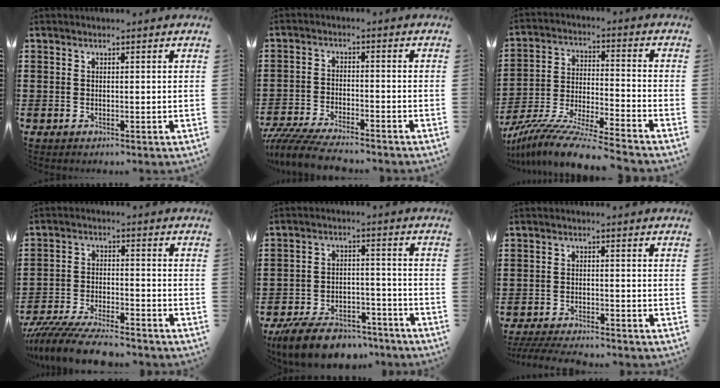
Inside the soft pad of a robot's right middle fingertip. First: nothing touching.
{"total": 5.7, "force": [-5.4, 0.7, 1.7], "torque": [-0.044, -0.002, -0.109]}
{"total": 10.1, "force": [-9.5, -0.3, 3.4], "torque": [-0.059, 0.005, -0.189]}
{"total": 7.7, "force": [-7.3, 0.8, 2.5], "torque": [-0.057, 0.005, -0.143]}
{"total": 8.3, "force": [-7.5, 2.3, 2.8], "torque": [-0.052, 0.023, -0.144]}
{"total": 3.6, "force": [-3.5, 0.3, 0.8], "torque": [-0.021, -0.002, -0.075]}